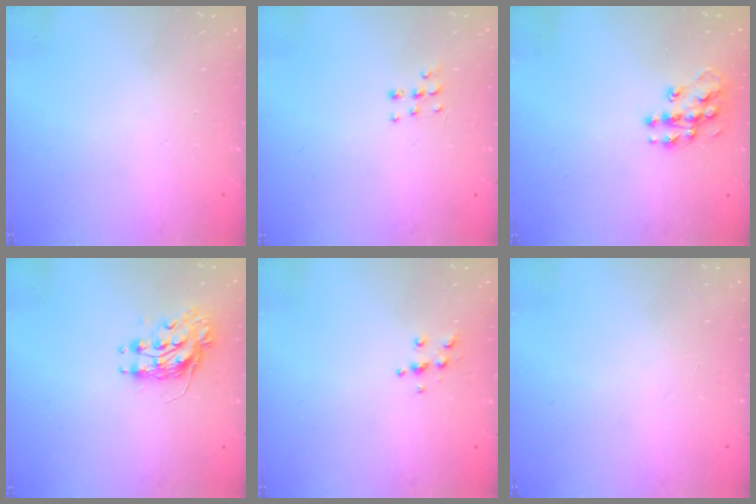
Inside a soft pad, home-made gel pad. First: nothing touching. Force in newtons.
{"total": 5.9, "press": 5.8, "slide": 0.7}
{"total": 11.3, "press": 11.3, "slide": 0.7}
{"total": 8.3, "press": 8.3, "slide": 0.2}
{"total": 5.4, "press": 5.4, "slide": 0.5}
{"total": 0.0}